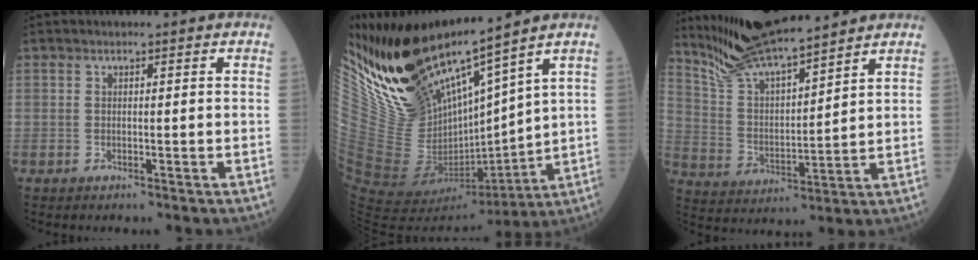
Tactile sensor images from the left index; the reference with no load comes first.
{"total": 17.1, "force": [14.4, 2.6, 9.0], "torque": [-0.161, -0.042, 0.296]}
{"total": 13.4, "force": [12.2, 0.9, 5.5], "torque": [-0.115, 0.011, 0.238]}